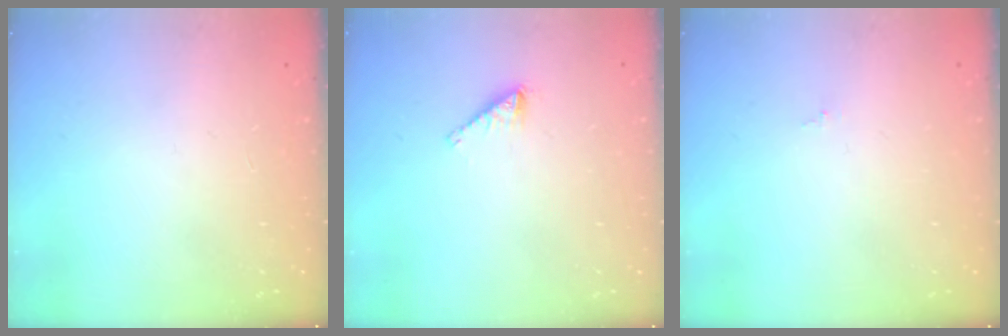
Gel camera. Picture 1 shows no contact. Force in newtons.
{"total": 1.7, "press": 1.7, "slide": 0.2}
{"total": 0.0}